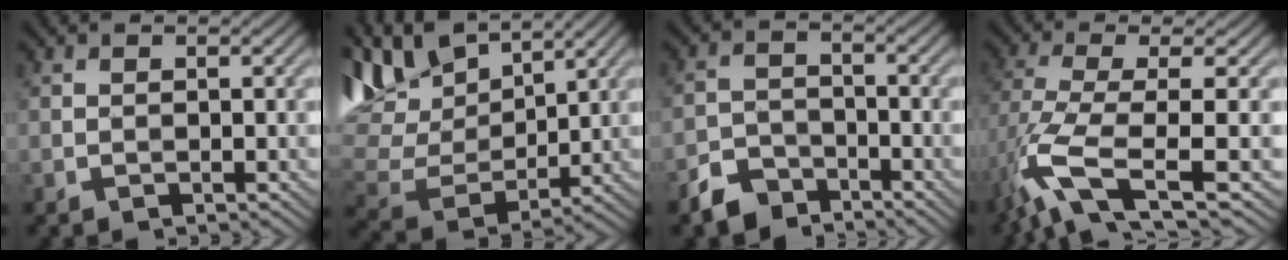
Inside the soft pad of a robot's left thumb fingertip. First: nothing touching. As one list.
[{"total": 12.5, "force": [8.5, 5.5, 7.3], "torque": [-0.193, 0.027, 0.153]}, {"total": 4.5, "force": [-3.8, 2.2, 1.2], "torque": [-0.025, 0.003, -0.079]}, {"total": 7.8, "force": [-2.4, 1.7, 7.2], "torque": [-0.161, 0.006, -0.054]}]